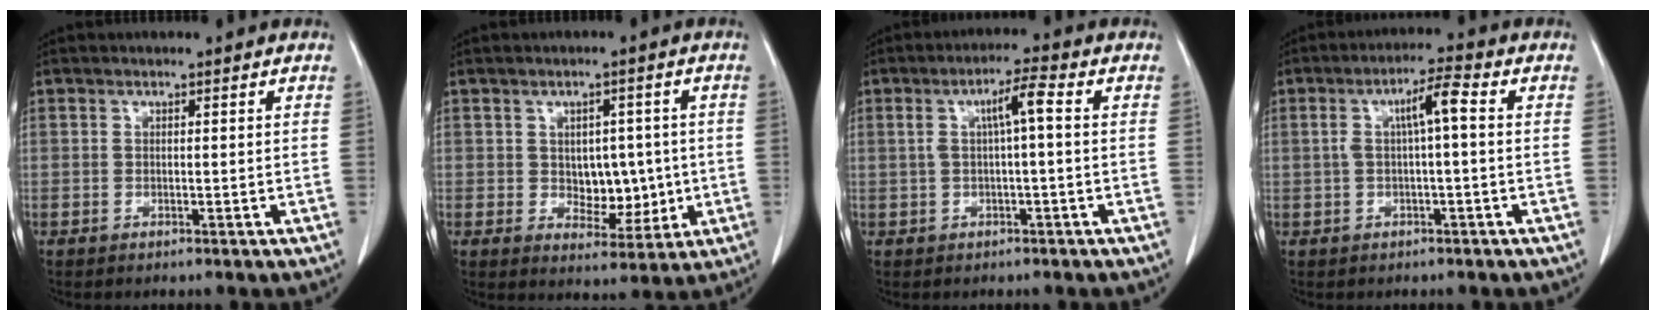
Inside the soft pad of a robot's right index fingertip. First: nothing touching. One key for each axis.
{"total": 6.5, "fx": 0.0, "fy": 4.3, "fz": 4.9, "tx": -0.060, "ty": 0.005, "tz": 0.013}
{"total": 4.6, "fx": 0.8, "fy": 0.4, "fz": 4.5, "tx": -0.082, "ty": 0.016, "tz": 0.013}
{"total": 5.1, "fx": 0.7, "fy": 0.5, "fz": 5.1, "tx": -0.091, "ty": 0.017, "tz": 0.011}